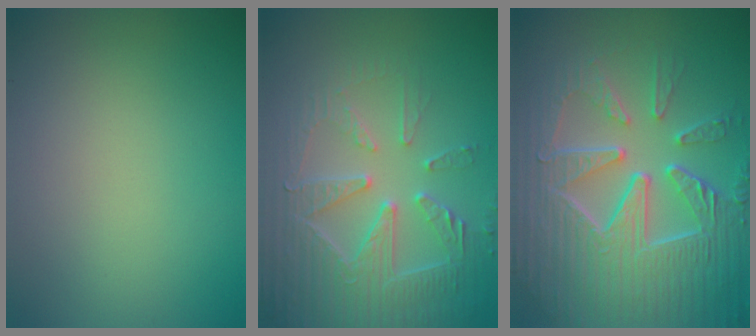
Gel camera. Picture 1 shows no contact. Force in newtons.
{"total": 5.4, "press": 5.0, "slide": 2.1}
{"total": 10.0, "press": 6.7, "slide": 7.4}